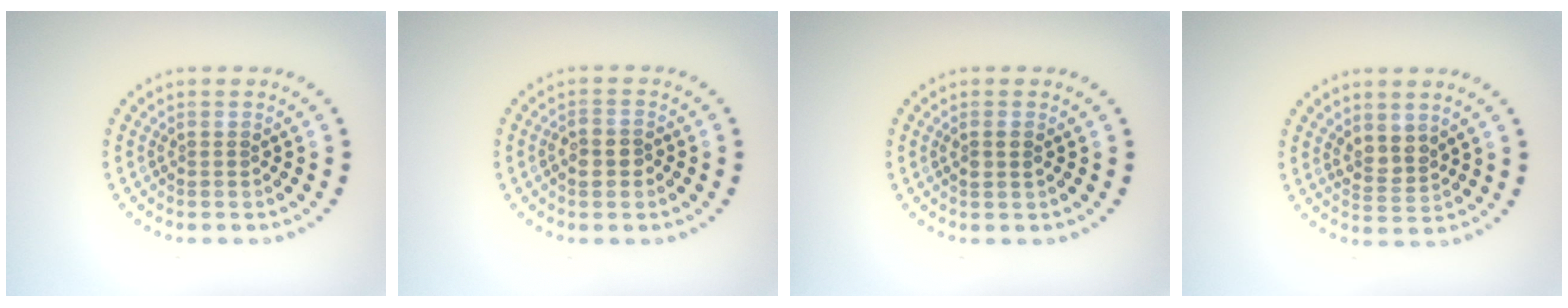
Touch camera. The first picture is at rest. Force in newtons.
{"total": 2.0, "press": 1.9, "slide": 0.6}
{"total": 1.1, "press": 1.0, "slide": 0.4}
{"total": 2.2, "press": 1.9, "slide": 1.2}